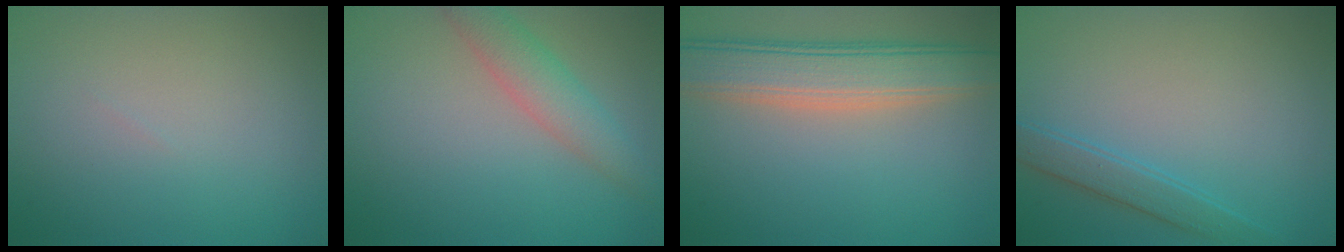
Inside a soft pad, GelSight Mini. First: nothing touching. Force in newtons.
{"total": 3.4, "press": 3.4, "slide": 0.3}
{"total": 6.4, "press": 6.4, "slide": 0.8}
{"total": 2.2, "press": 2.2, "slide": 0.2}